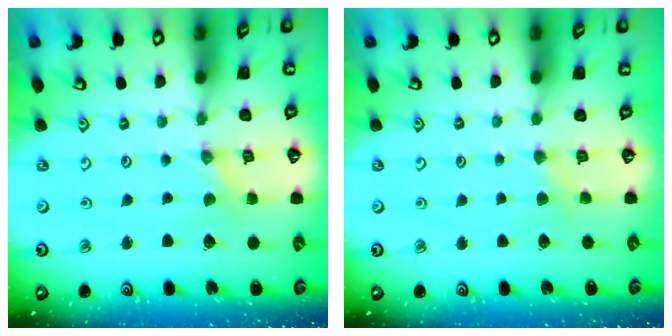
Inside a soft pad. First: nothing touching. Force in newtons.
{"total": 3.0, "press": 2.9, "slide": 0.5}